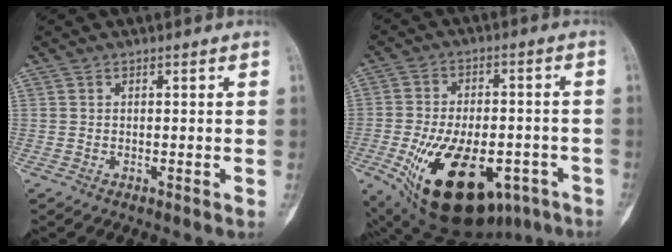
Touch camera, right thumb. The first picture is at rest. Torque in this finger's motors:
{"motor_torque": [2.43, 1.99, 2.17, -0.60, 0.55]}